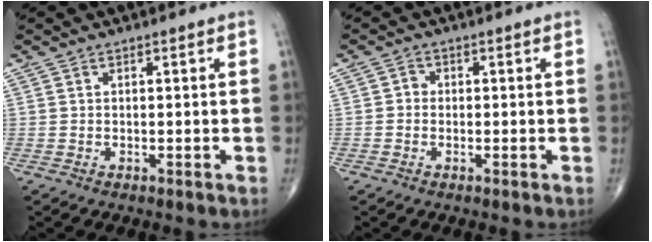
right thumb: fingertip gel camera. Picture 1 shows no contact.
{"total": 1.4, "force": [-0.3, 1.2, 0.6], "torque": [0.001, 0.005, -0.012]}